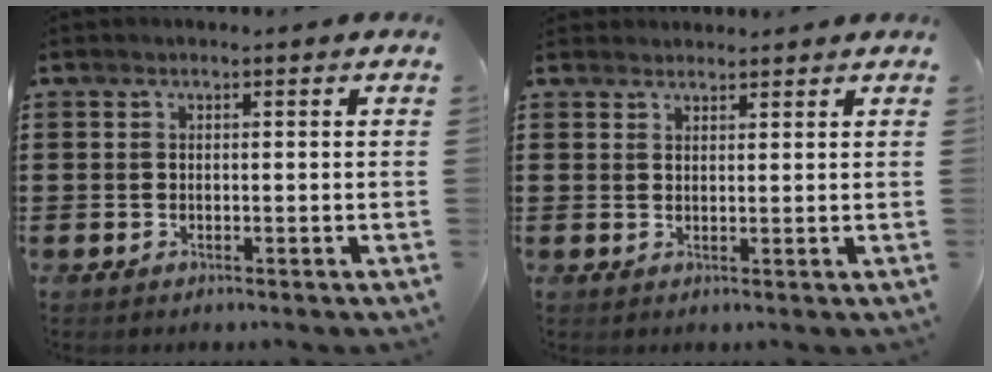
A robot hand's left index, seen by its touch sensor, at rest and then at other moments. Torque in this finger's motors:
{"motor_torque": [2.14, 0.00, -0.01, 0.01]}